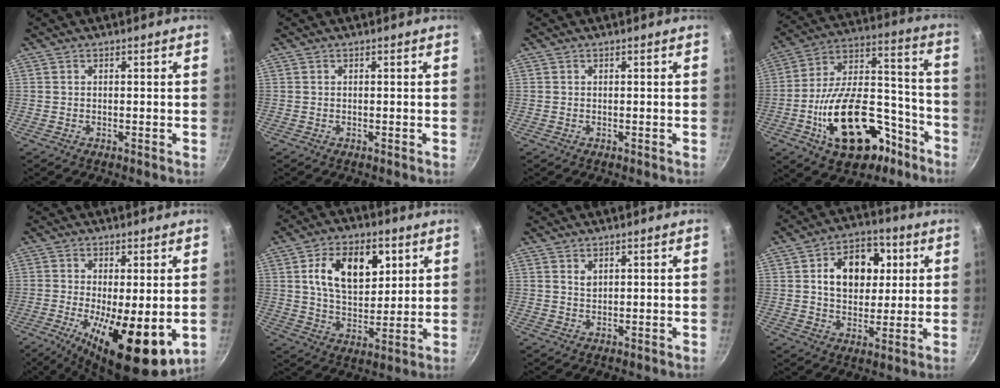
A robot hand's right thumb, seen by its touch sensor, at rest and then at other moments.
{"total": 0.0}
{"total": 0.0}
{"total": 24.1, "force": [-11.0, 13.0, 17.2], "torque": [-0.288, 0.084, -0.170]}
{"total": 17.1, "force": [-4.6, 5.9, 15.4], "torque": [-0.220, -0.029, -0.051]}
{"total": 15.0, "force": [5.0, 9.1, 10.9], "torque": [-0.145, -0.016, 0.091]}
{"total": 1.4, "force": [0.8, 0.8, 0.8], "torque": [-0.007, -0.006, 0.017]}
{"total": 13.6, "force": [3.3, 9.6, 9.1], "torque": [-0.098, 0.004, 0.050]}